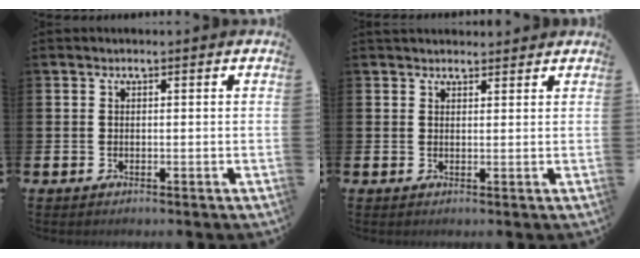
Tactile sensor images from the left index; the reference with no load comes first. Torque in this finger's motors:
{"motor_torque": [0.71, -1.08, 0.01, 0.09]}